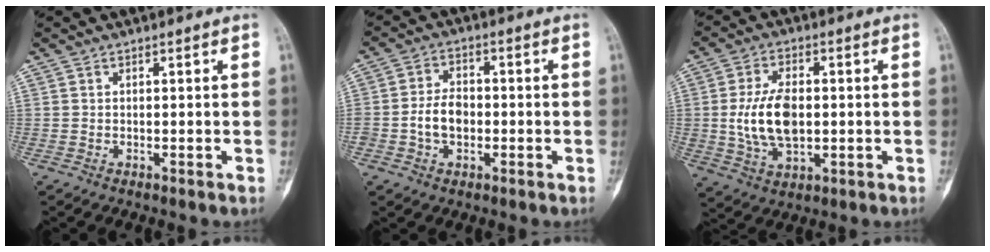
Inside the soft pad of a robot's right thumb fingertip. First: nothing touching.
{"total": 6.1, "force": [-1.2, 4.3, 4.1], "torque": [-0.063, 0.019, -0.024]}
{"total": 11.0, "force": [0.1, 6.4, 9.0], "torque": [-0.168, 0.000, 0.009]}